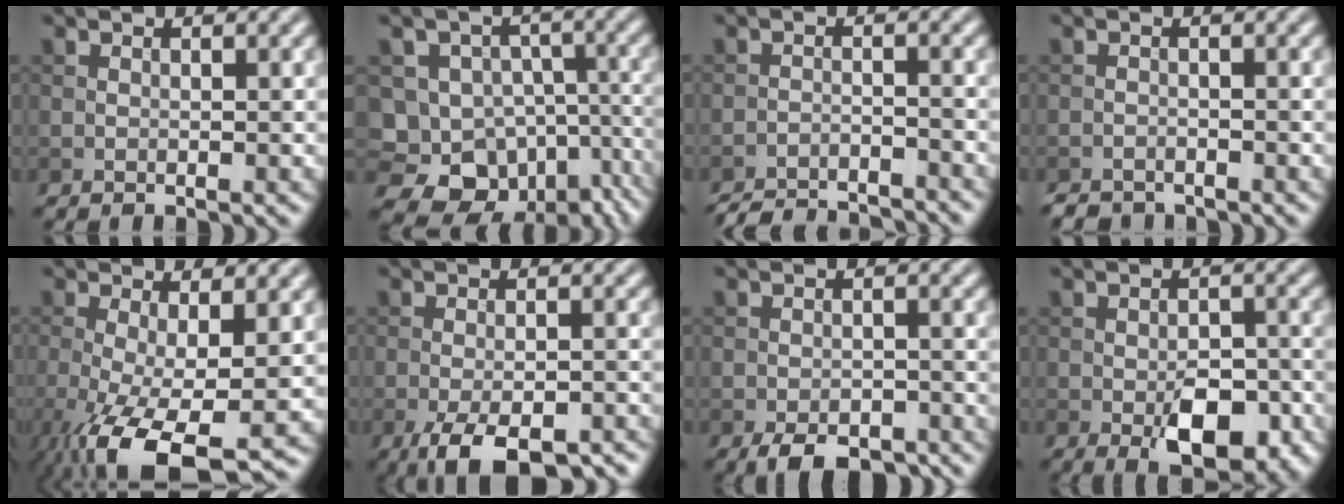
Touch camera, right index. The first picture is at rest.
{"total": 15.9, "force": [-8.3, 12.4, 5.5], "torque": [-0.093, -0.042, -0.108]}
{"total": 7.3, "force": [-7.1, 1.1, 1.5], "torque": [-0.026, -0.011, -0.112]}
{"total": 2.1, "force": [-2.0, 0.6, 0.2], "torque": [-0.005, -0.002, -0.035]}
{"total": 8.2, "force": [-3.5, 2.3, 7.1], "torque": [-0.141, -0.023, -0.058]}
{"total": 8.1, "force": [-5.1, 2.9, 5.7], "torque": [-0.092, -0.019, -0.073]}
{"total": 4.9, "force": [-3.8, 1.9, 2.6], "torque": [-0.034, -0.008, -0.059]}
{"total": 6.1, "force": [-2.4, 3.0, 4.7], "torque": [-0.071, -0.008, -0.032]}